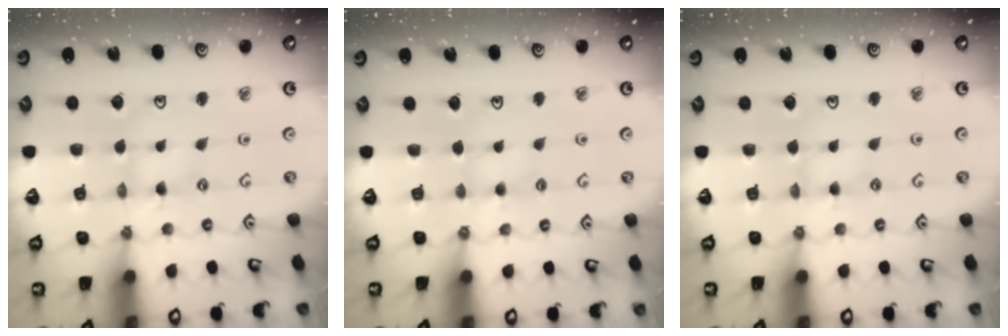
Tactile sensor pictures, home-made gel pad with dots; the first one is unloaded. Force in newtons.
{"total": 2.5, "press": 2.5, "slide": 0.3}
{"total": 2.5, "press": 2.4, "slide": 0.4}